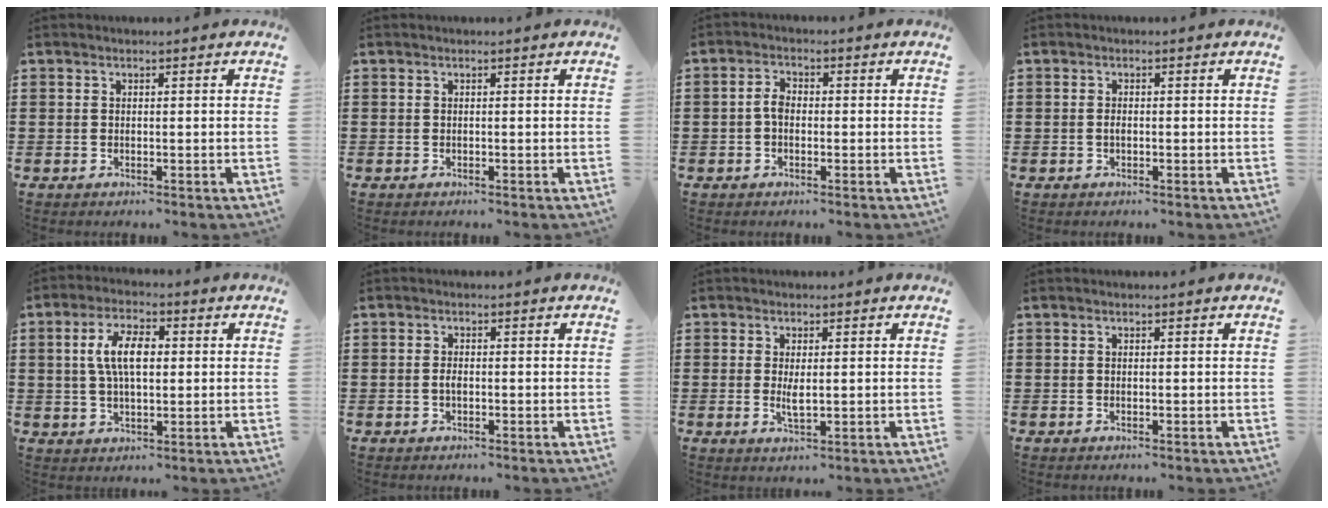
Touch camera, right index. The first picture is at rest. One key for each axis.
{"total": 0.0}
{"total": 2.7, "fx": -0.5, "fy": 1.6, "fz": 2.1, "tx": -0.049, "ty": 0.002, "tz": -0.012}
{"total": 0.7, "fx": -0.2, "fy": 0.4, "fz": 0.6, "tx": -0.014, "ty": -0.005, "tz": -0.002}
{"total": 7.0, "fx": 0.9, "fy": 3.3, "fz": 6.2, "tx": -0.132, "ty": 0.011, "tz": 0.011}
{"total": 1.1, "fx": -0.3, "fy": 0.5, "fz": 1.0, "tx": -0.022, "ty": -0.003, "tz": -0.004}
{"total": 2.8, "fx": 0.1, "fy": 0.7, "fz": 2.8, "tx": -0.053, "ty": -0.005, "tz": 0.003}
{"total": 0.0}